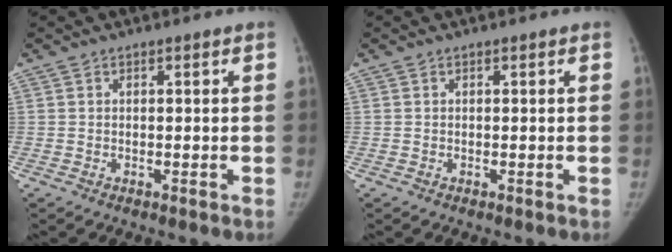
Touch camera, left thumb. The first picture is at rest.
{"total": 0.0}